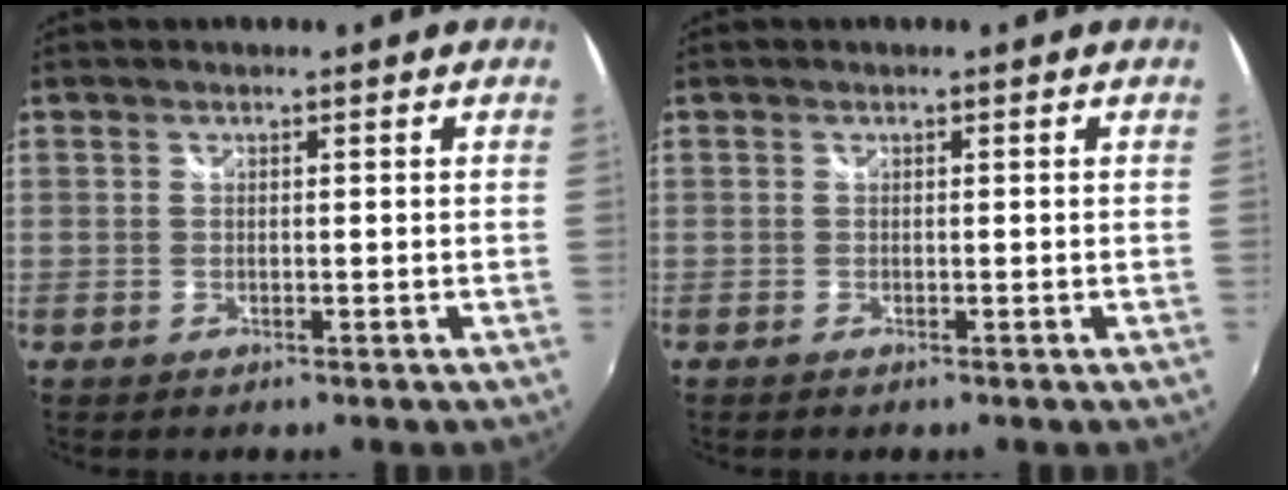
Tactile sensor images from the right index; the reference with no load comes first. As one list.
[{"total": 0.0}]